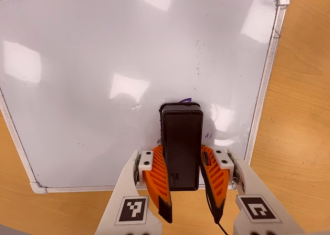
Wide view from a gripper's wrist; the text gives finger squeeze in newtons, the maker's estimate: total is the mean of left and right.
{"total": 15.4, "left": 16.2, "right": 14.6}